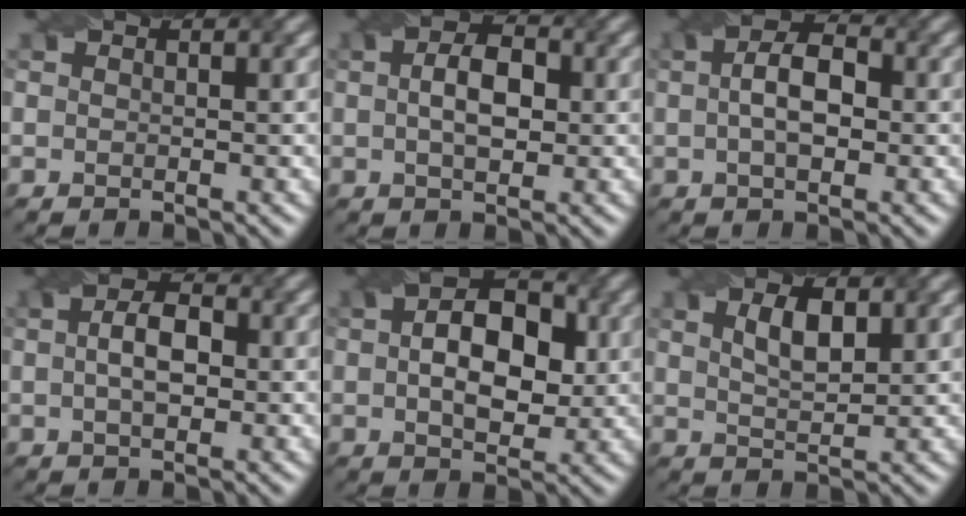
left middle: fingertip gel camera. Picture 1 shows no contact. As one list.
[{"total": 3.5, "force": [-0.3, 2.1, 2.7], "torque": [-0.039, 0.008, 0.005]}, {"total": 3.8, "force": [-0.4, 2.3, 3.1], "torque": [-0.040, 0.011, 0.002]}, {"total": 3.0, "force": [-0.5, 1.8, 2.4], "torque": [-0.032, 0.008, 0.001]}, {"total": 7.0, "force": [0.2, 4.5, 5.4], "torque": [-0.070, 0.012, 0.012]}, {"total": 2.0, "force": [0.6, 0.9, 1.7], "torque": [-0.031, 0.003, 0.029]}]